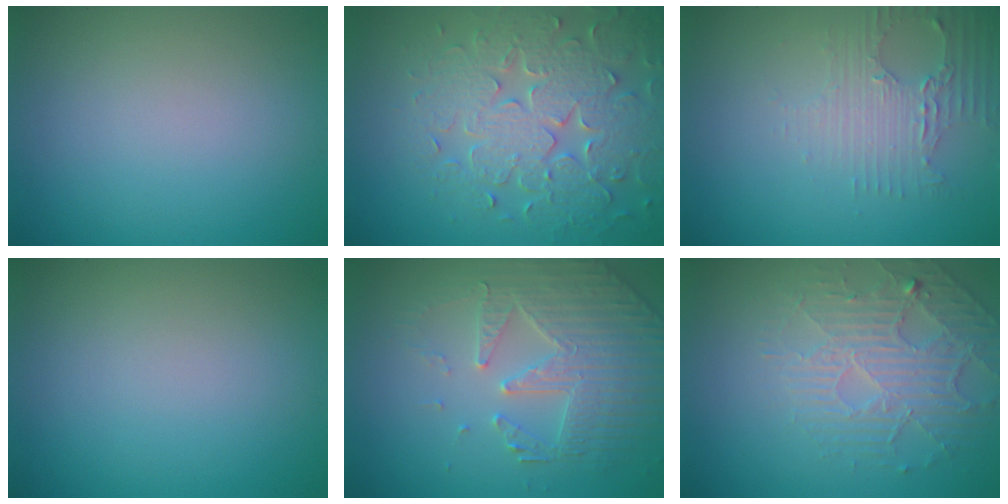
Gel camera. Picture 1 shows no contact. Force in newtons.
{"total": 7.1, "press": 5.8, "slide": 4.2}
{"total": 2.9, "press": 2.5, "slide": 1.5}
{"total": 0.0}
{"total": 4.4, "press": 4.2, "slide": 1.4}
{"total": 4.6, "press": 3.5, "slide": 3.1}